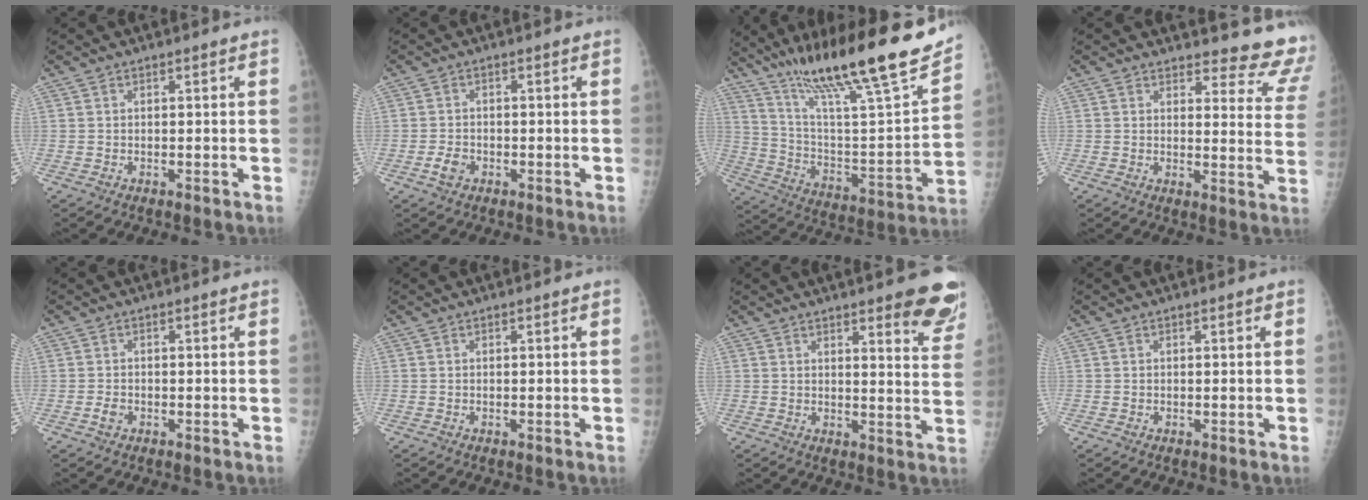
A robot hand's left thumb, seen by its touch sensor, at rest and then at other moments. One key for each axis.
{"total": 2.6, "fx": -1.2, "fy": 1.8, "fz": 1.5, "tx": -0.026, "ty": 0.004, "tz": -0.021}
{"total": 29.3, "fx": 20.6, "fy": 4.0, "fz": 20.4, "tx": -0.319, "ty": -0.055, "tz": 0.346}
{"total": 14.1, "fx": 13.7, "fy": 3.0, "fz": 1.5, "tx": 0.029, "ty": -0.141, "tz": 0.123}
{"total": 1.6, "fx": -0.7, "fy": 1.1, "fz": 0.9, "tx": -0.016, "ty": 0.002, "tz": -0.013}
{"total": 0.0}
{"total": 11.5, "fx": 7.9, "fy": 2.6, "fz": 7.9, "tx": -0.060, "ty": -0.043, "tz": 0.083}
{"total": 0.0}